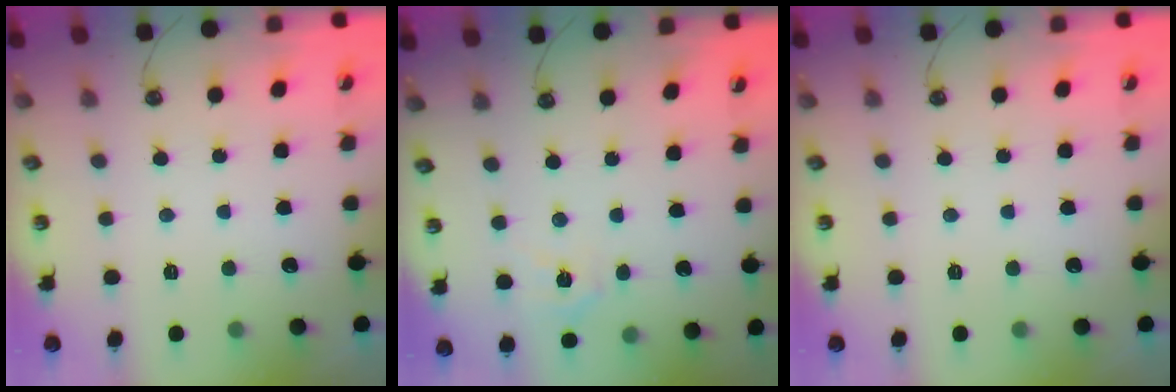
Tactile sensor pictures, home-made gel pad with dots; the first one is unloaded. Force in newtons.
{"total": 6.6, "press": 6.5, "slide": 0.7}
{"total": 0.0}